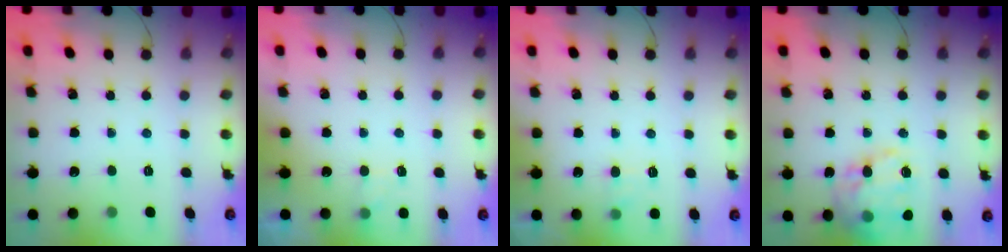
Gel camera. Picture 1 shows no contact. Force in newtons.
{"total": 2.4, "press": 1.9, "slide": 1.4}
{"total": 5.8, "press": 5.6, "slide": 1.2}
{"total": 20.2, "press": 20.0, "slide": 2.6}